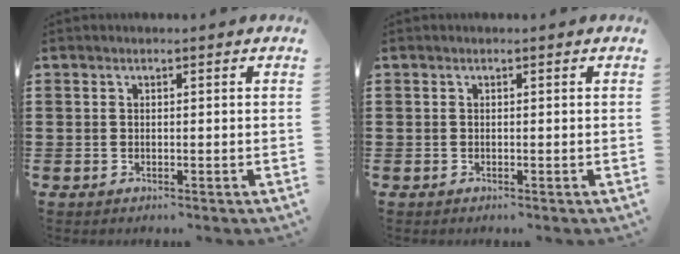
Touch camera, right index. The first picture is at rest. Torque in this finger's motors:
{"motor_torque": [0.60, 0.14, 0.05, 0.02]}